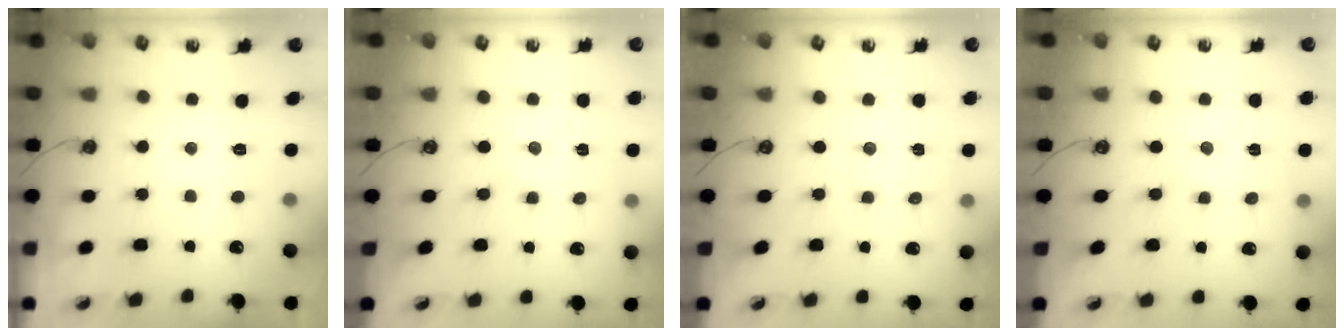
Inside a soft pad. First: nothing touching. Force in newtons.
{"total": 0.0}
{"total": 2.4, "press": 2.4, "slide": 0.5}
{"total": 0.0}